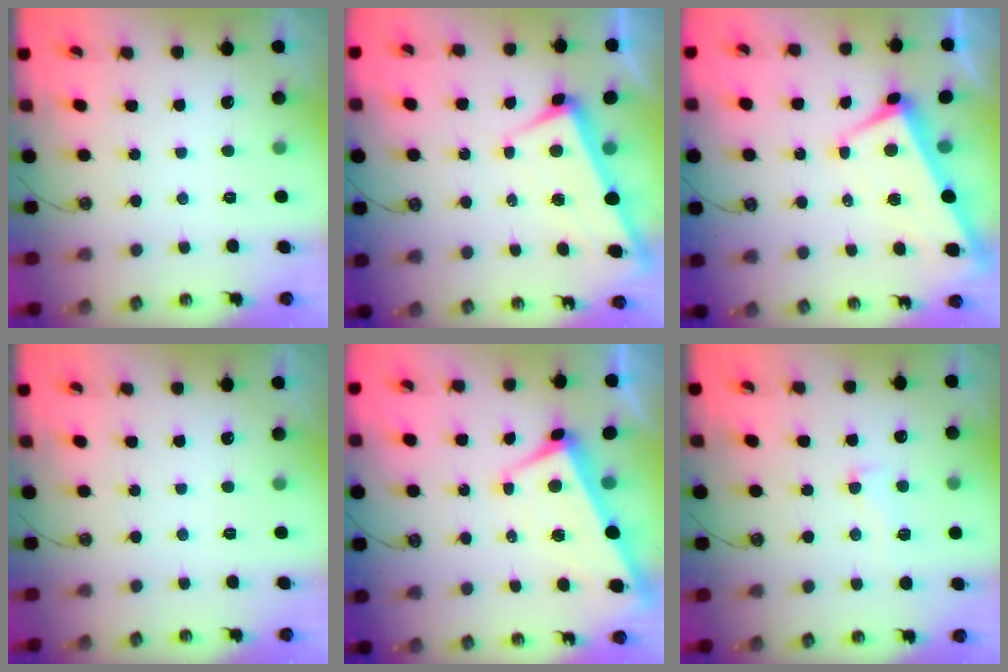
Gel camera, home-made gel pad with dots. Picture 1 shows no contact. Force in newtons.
{"total": 1.7, "press": 1.6, "slide": 0.5}
{"total": 1.7, "press": 1.4, "slide": 0.9}
{"total": 0.0}
{"total": 1.7, "press": 1.4, "slide": 0.9}
{"total": 1.6, "press": 1.1, "slide": 1.1}